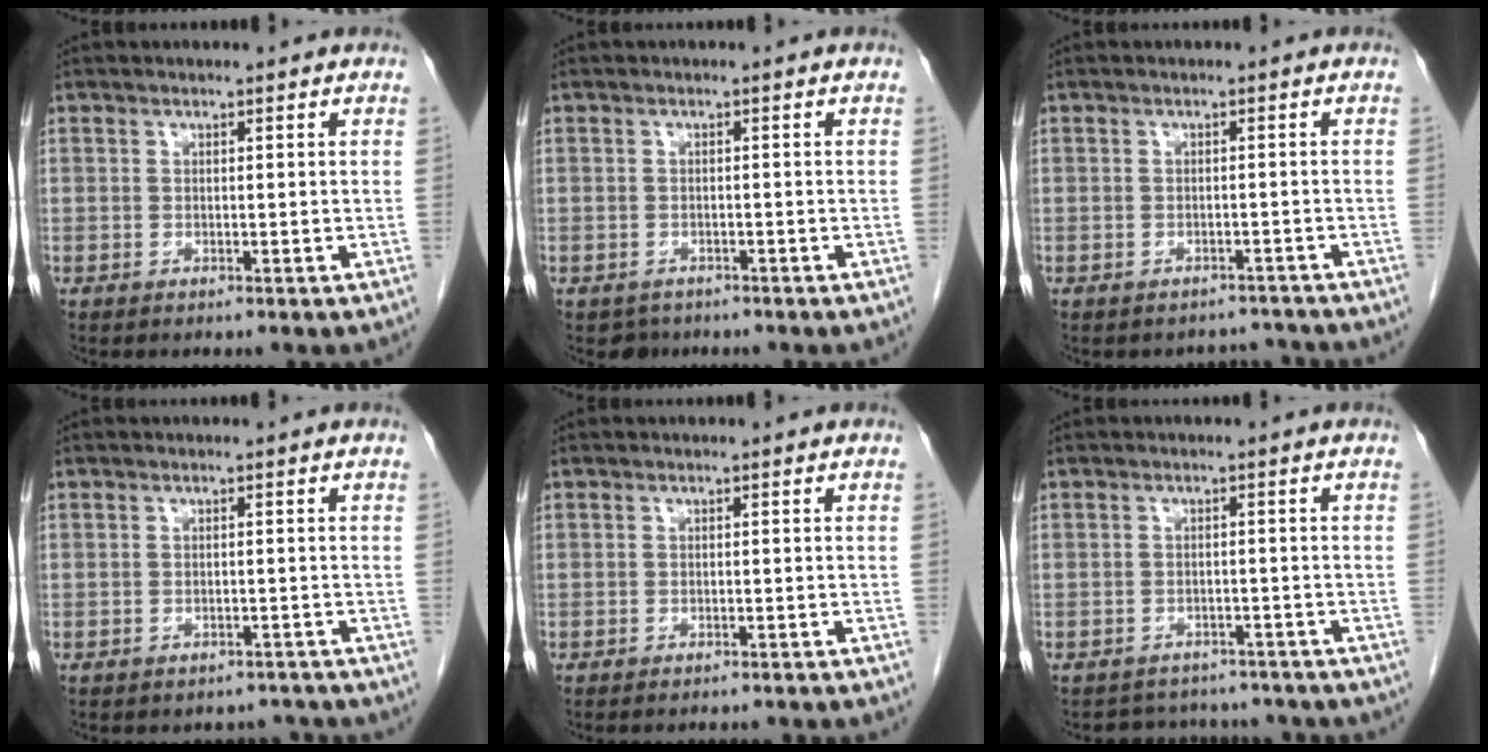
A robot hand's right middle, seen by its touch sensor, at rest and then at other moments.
{"total": 2.0, "force": [-1.5, 1.4, 0.0], "torque": [-0.007, 0.003, -0.022]}
{"total": 3.1, "force": [-2.9, 1.1, -0.7], "torque": [0.014, 0.009, -0.036]}
{"total": 4.6, "force": [-4.2, 1.9, -0.1], "torque": [0.009, 0.009, -0.046]}
{"total": 7.4, "force": [-7.0, 0.8, 2.3], "torque": [-0.026, -0.006, -0.074]}
{"total": 10.4, "force": [-9.6, 3.8, 1.5], "torque": [-0.017, 0.019, -0.104]}